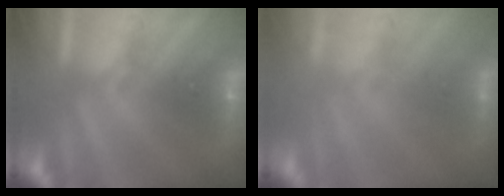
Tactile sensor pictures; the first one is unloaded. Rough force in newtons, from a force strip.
{"total": 2.3}